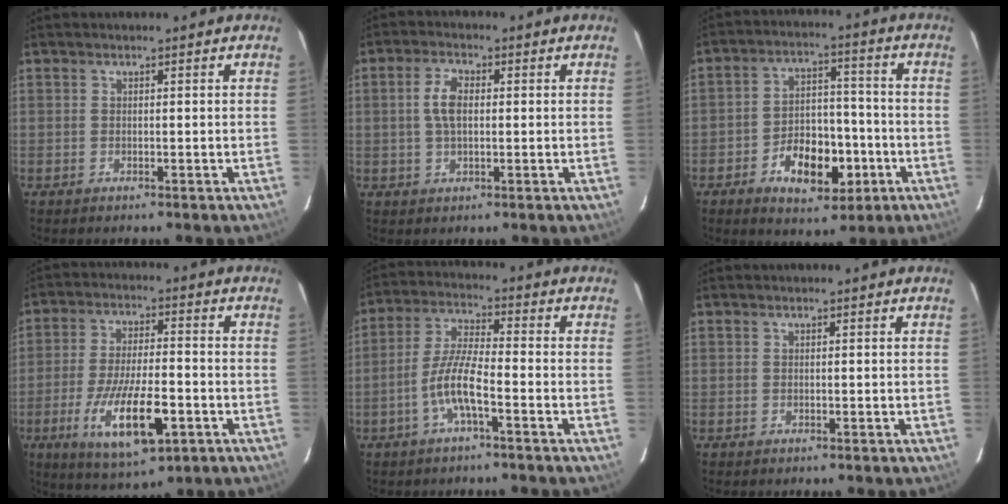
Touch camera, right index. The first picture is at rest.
{"total": 4.6, "force": [0.3, 2.4, 3.9], "torque": [-0.080, 0.009, 0.009]}
{"total": 12.0, "force": [-5.4, 7.2, 7.9], "torque": [-0.148, 0.024, -0.069]}
{"total": 15.1, "force": [-6.1, 4.9, 12.9], "torque": [-0.261, -0.026, -0.098]}
{"total": 7.2, "force": [-3.3, 0.9, 6.3], "torque": [-0.134, 0.009, -0.064]}
{"total": 0.0}